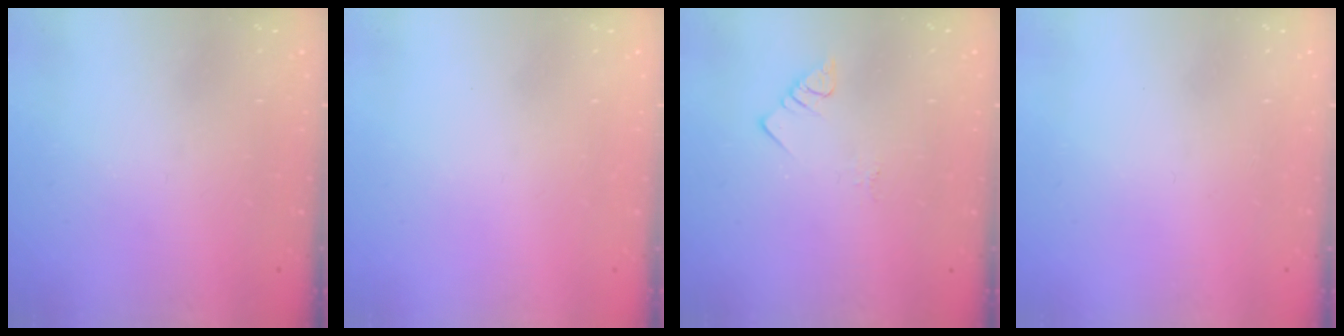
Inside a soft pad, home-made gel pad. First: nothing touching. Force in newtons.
{"total": 1.5, "press": 1.5, "slide": 0.1}
{"total": 2.8, "press": 2.8, "slide": 0.4}
{"total": 1.8, "press": 1.7, "slide": 0.1}